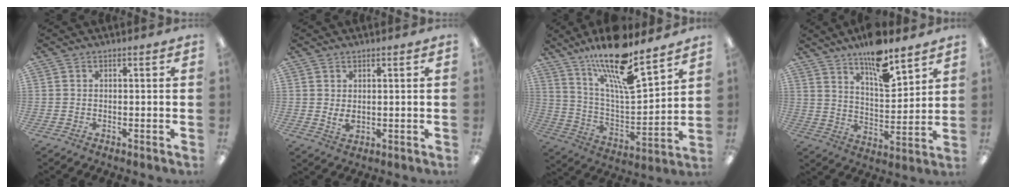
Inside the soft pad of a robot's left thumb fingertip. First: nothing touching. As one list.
[{"total": 2.6, "force": [1.0, 1.4, 1.9], "torque": [-0.029, -0.004, 0.018]}, {"total": 18.4, "force": [14.5, 4.2, 10.6], "torque": [-0.193, -0.096, 0.245]}, {"total": 13.3, "force": [10.4, 3.9, 7.2], "torque": [-0.113, -0.067, 0.178]}]